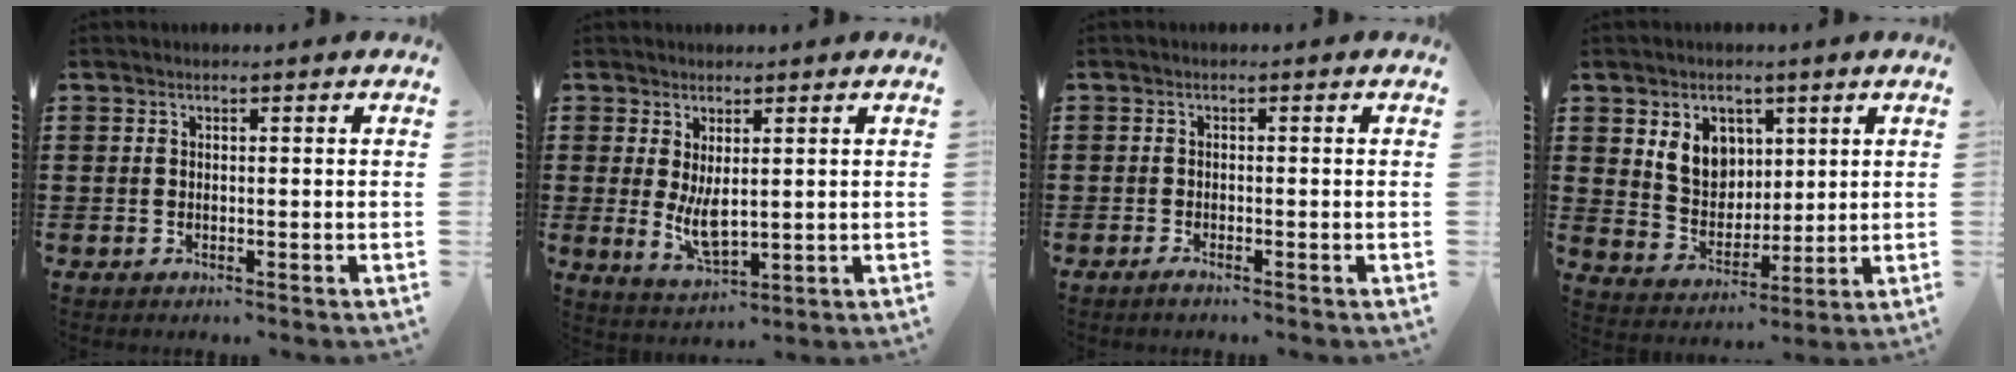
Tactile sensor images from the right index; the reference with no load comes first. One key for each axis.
{"total": 5.0, "fx": 0.8, "fy": 2.1, "fz": 4.5, "tx": -0.090, "ty": -0.009, "tz": 0.013}
{"total": 0.9, "fx": -0.8, "fy": 0.1, "fz": 0.4, "tx": -0.010, "ty": -0.005, "tz": -0.015}
{"total": 6.9, "fx": 2.5, "fy": 5.8, "fz": 2.9, "tx": -0.067, "ty": 0.013, "tz": 0.044}